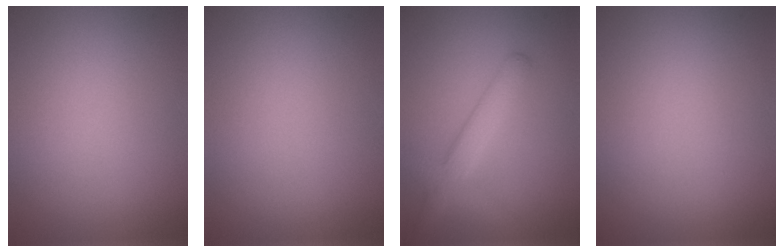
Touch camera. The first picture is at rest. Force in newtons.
{"total": 0.0}
{"total": 3.4, "press": 3.4, "slide": 0.2}
{"total": 0.0}